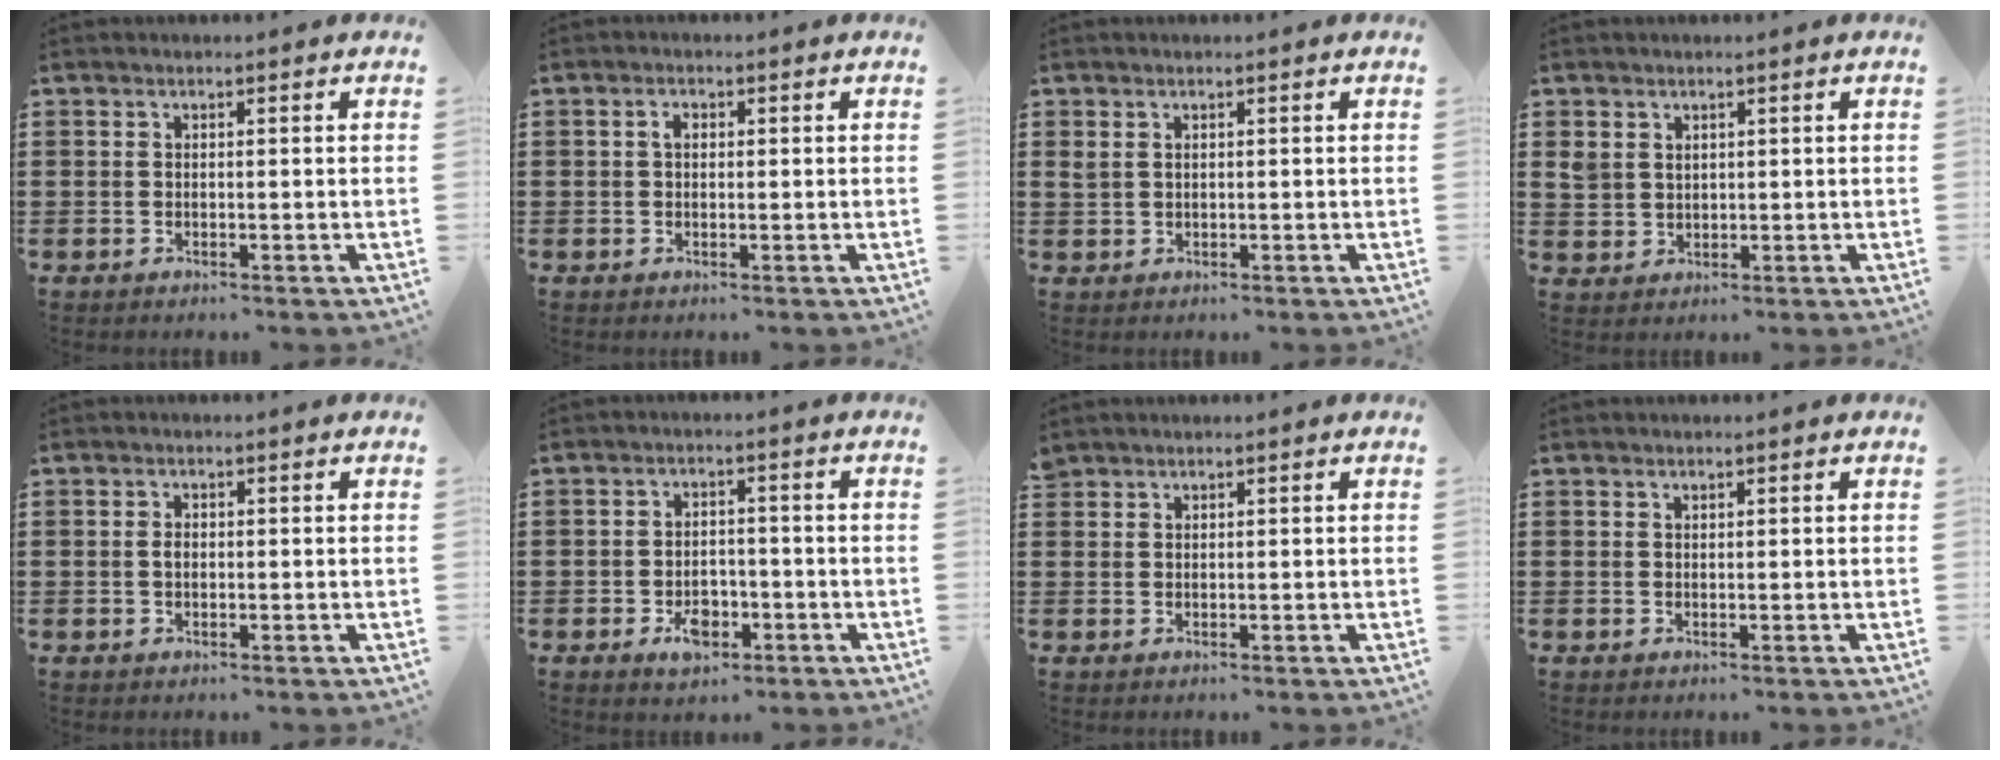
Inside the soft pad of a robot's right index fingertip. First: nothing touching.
{"total": 1.5, "force": [0.3, 1.0, 1.1], "torque": [-0.025, 0.008, 0.004]}
{"total": 1.2, "force": [0.7, 0.8, 0.5], "torque": [-0.014, 0.003, 0.013]}
{"total": 2.6, "force": [1.5, 2.0, 0.6], "torque": [-0.021, 0.010, 0.029]}
{"total": 1.3, "force": [0.0, 0.8, 1.1], "torque": [-0.023, 0.005, -0.001]}
{"total": 4.5, "force": [-2.1, 2.5, 3.2], "torque": [-0.052, -0.001, -0.037]}
{"total": 1.1, "force": [1.0, 0.4, -0.2], "torque": [0.001, 0.001, 0.020]}
{"total": 0.5, "force": [0.4, 0.3, 0.1], "torque": [-0.003, 0.002, 0.008]}